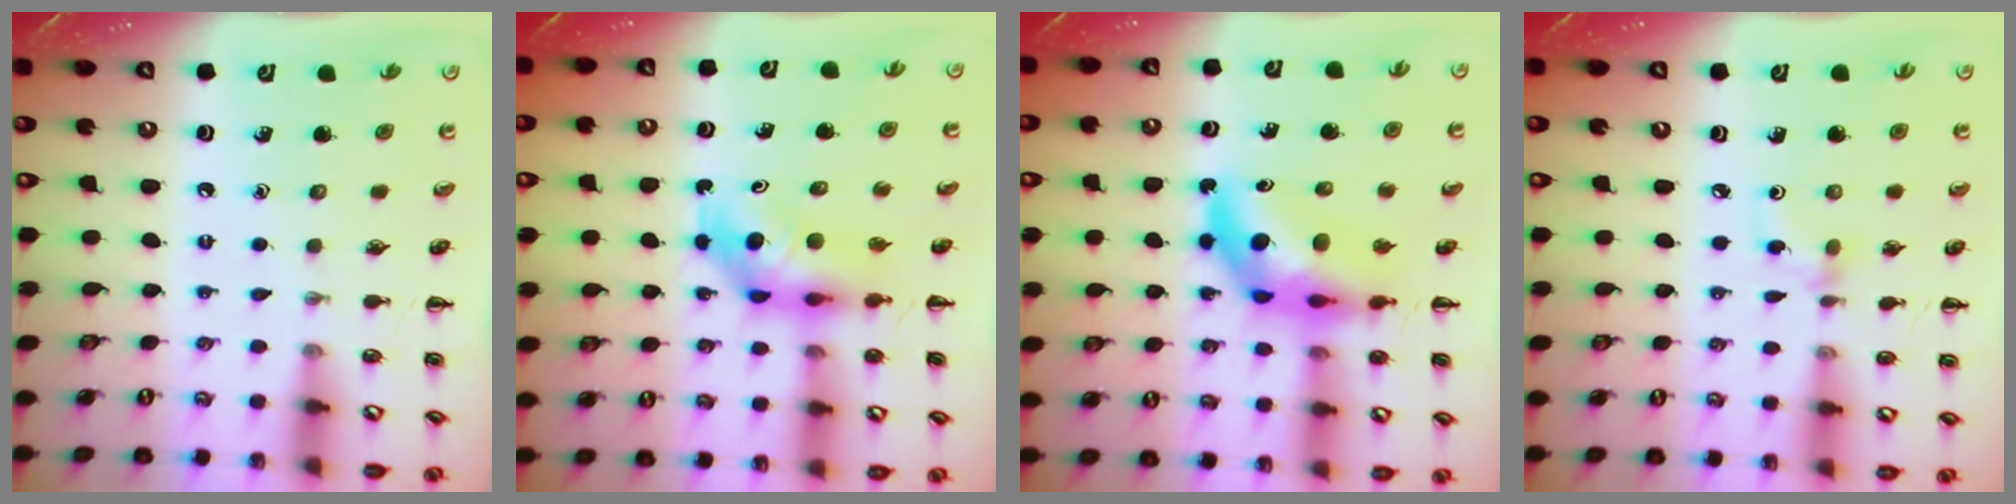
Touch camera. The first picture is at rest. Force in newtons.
{"total": 5.1, "press": 5.0, "slide": 0.6}
{"total": 10.2, "press": 9.6, "slide": 3.4}
{"total": 2.8, "press": 2.6, "slide": 1.0}